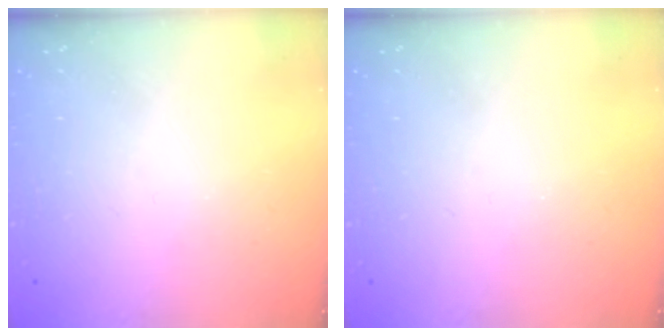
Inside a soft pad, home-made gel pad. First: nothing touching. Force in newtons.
{"total": 0.0}